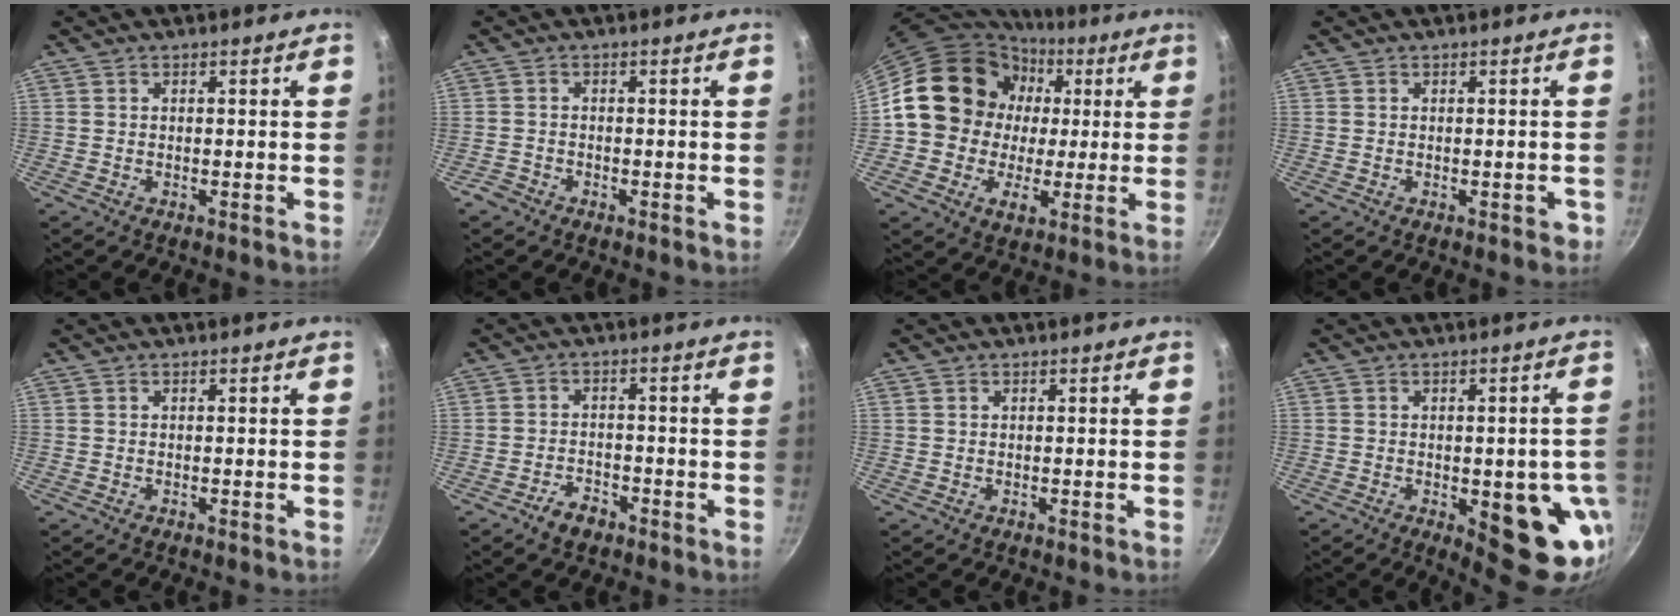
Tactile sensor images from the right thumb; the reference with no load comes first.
{"total": 0.5, "force": [-0.4, 0.3, 0.0], "torque": [-0.004, 0.004, -0.009]}
{"total": 18.4, "force": [2.1, 16.1, 8.7], "torque": [-0.115, 0.016, 0.028]}
{"total": 1.5, "force": [-0.6, 0.7, 1.1], "torque": [-0.002, 0.005, -0.008]}
{"total": 0.0}
{"total": 3.8, "force": [-2.7, 2.2, 1.6], "torque": [-0.018, 0.025, -0.044]}
{"total": 0.0}
{"total": 14.2, "force": [-3.7, 6.0, 12.3], "torque": [-0.096, 0.000, -0.038]}